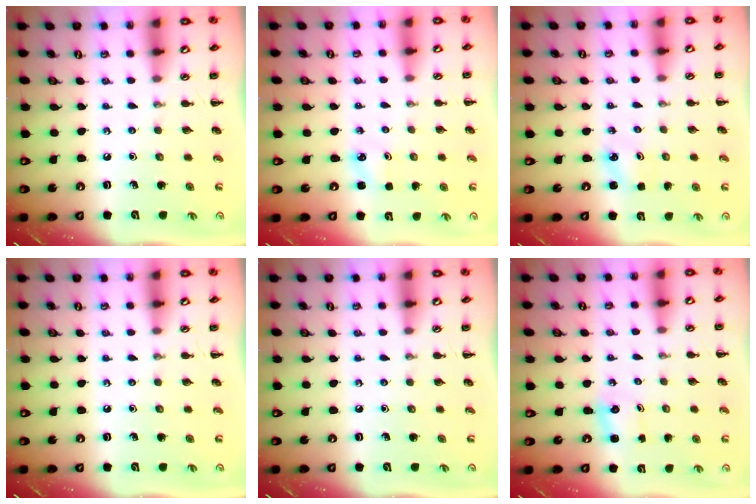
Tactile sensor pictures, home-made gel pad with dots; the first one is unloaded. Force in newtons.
{"total": 2.3, "press": 2.2, "slide": 0.7}
{"total": 2.0, "press": 2.0, "slide": 0.5}
{"total": 0.0}
{"total": 0.0}
{"total": 1.8, "press": 1.7, "slide": 0.6}